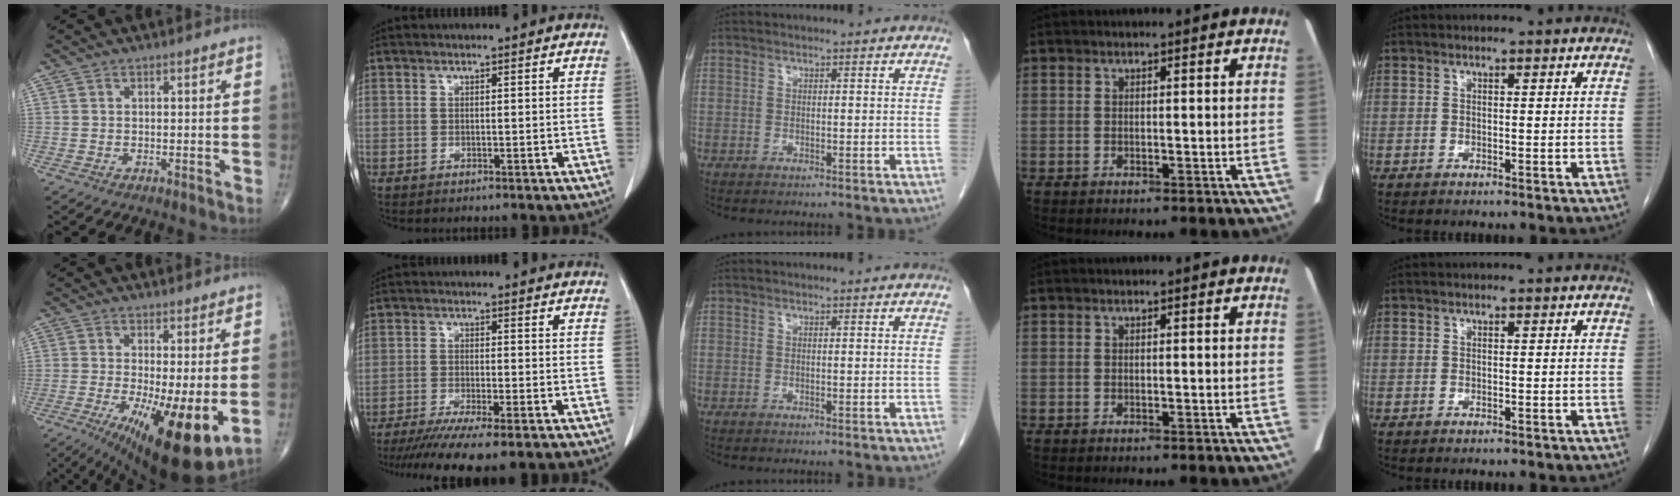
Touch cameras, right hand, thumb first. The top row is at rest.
{"thumb": {"total": 14.9, "force": [-3.3, 3.9, 14.0], "torque": [-0.210, -0.025, -0.035]}, "index": {"total": 12.6, "force": [-10.0, 0.8, 7.6], "torque": [-0.110, -0.027, -0.153]}}